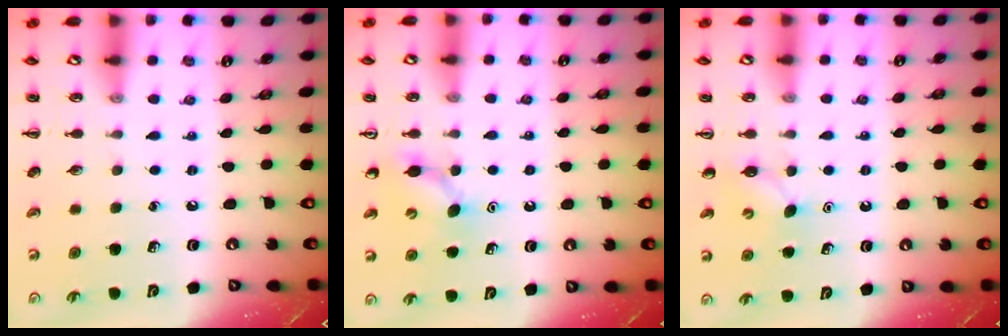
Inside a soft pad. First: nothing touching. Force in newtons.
{"total": 5.9, "press": 5.7, "slide": 1.5}
{"total": 4.0, "press": 3.9, "slide": 0.9}